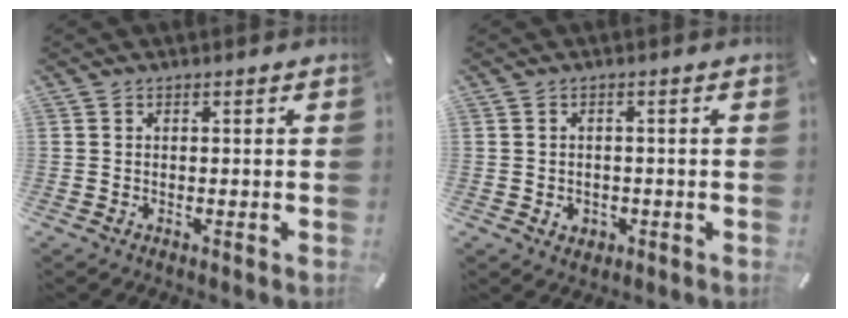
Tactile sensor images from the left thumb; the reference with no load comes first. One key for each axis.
{"total": 2.3, "fx": -0.5, "fy": 2.1, "fz": 0.8, "tx": -0.010, "ty": 0.000, "tz": -0.013}